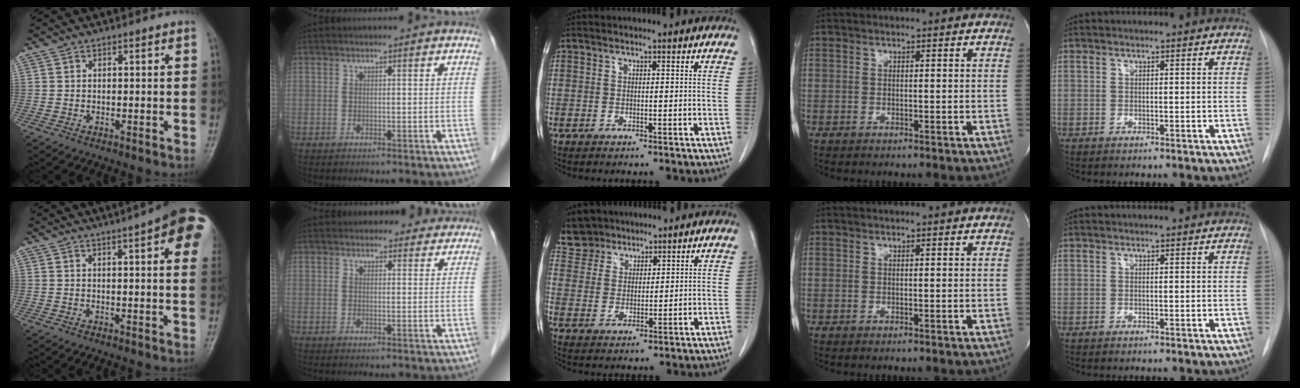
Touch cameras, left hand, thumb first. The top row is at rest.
{"thumb": {"total": 15.9, "force": [7.4, 3.6, 13.6], "torque": [-0.166, -0.004, 0.080]}, "index": {"total": 10.7, "force": [9.9, 3.4, 2.3], "torque": [0.001, 0.024, 0.108]}, "middle": {"total": 5.5, "force": [4.7, 2.9, -0.2], "torque": [0.001, 0.012, 0.091]}}